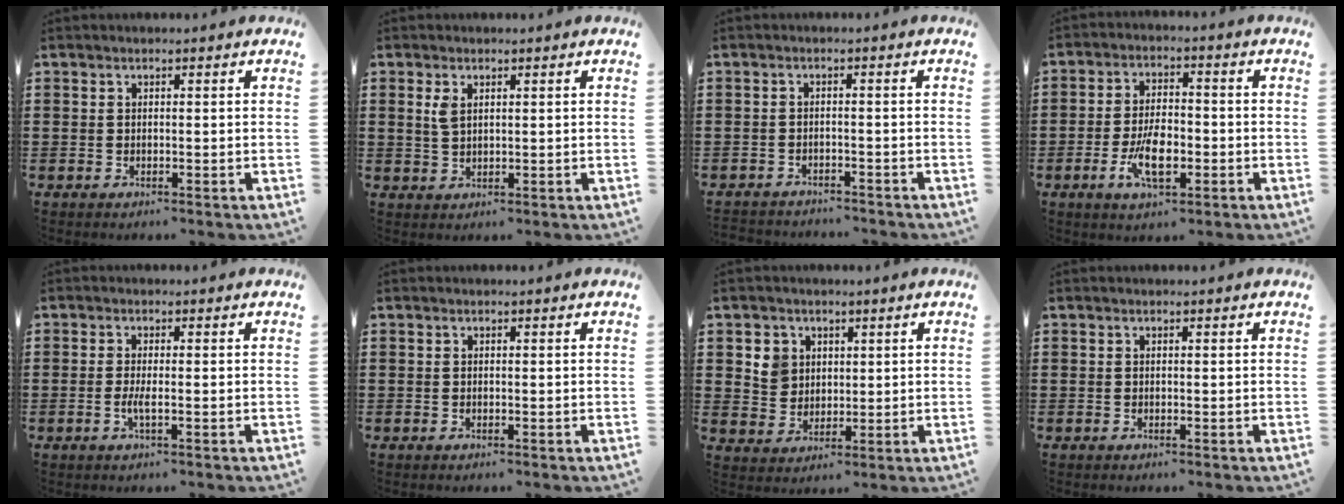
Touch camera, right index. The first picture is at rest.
{"total": 2.3, "force": [1.0, 1.1, 1.8], "torque": [-0.040, 0.004, 0.018]}
{"total": 1.9, "force": [-1.9, 0.3, -0.2], "torque": [-0.004, 0.000, -0.042]}
{"total": 7.1, "force": [-2.3, 3.2, 5.9], "torque": [-0.124, 0.000, -0.044]}
{"total": 2.3, "force": [-0.6, 0.3, 2.2], "torque": [-0.046, -0.006, -0.013]}
{"total": 0.0}
{"total": 4.7, "force": [1.8, 4.2, 1.2], "torque": [-0.033, 0.011, 0.031]}
{"total": 0.0}